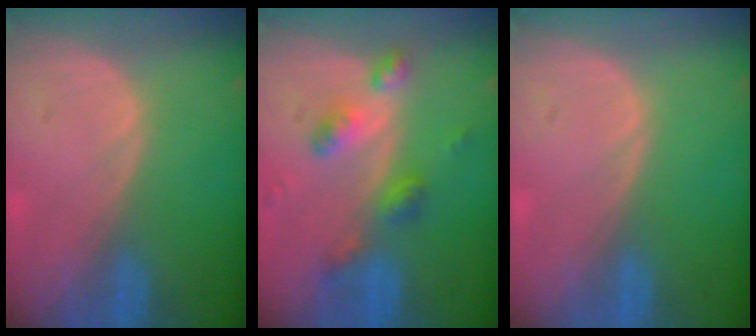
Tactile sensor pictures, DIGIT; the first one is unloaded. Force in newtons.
{"total": 6.1, "press": 5.4, "slide": 2.9}
{"total": 0.0}